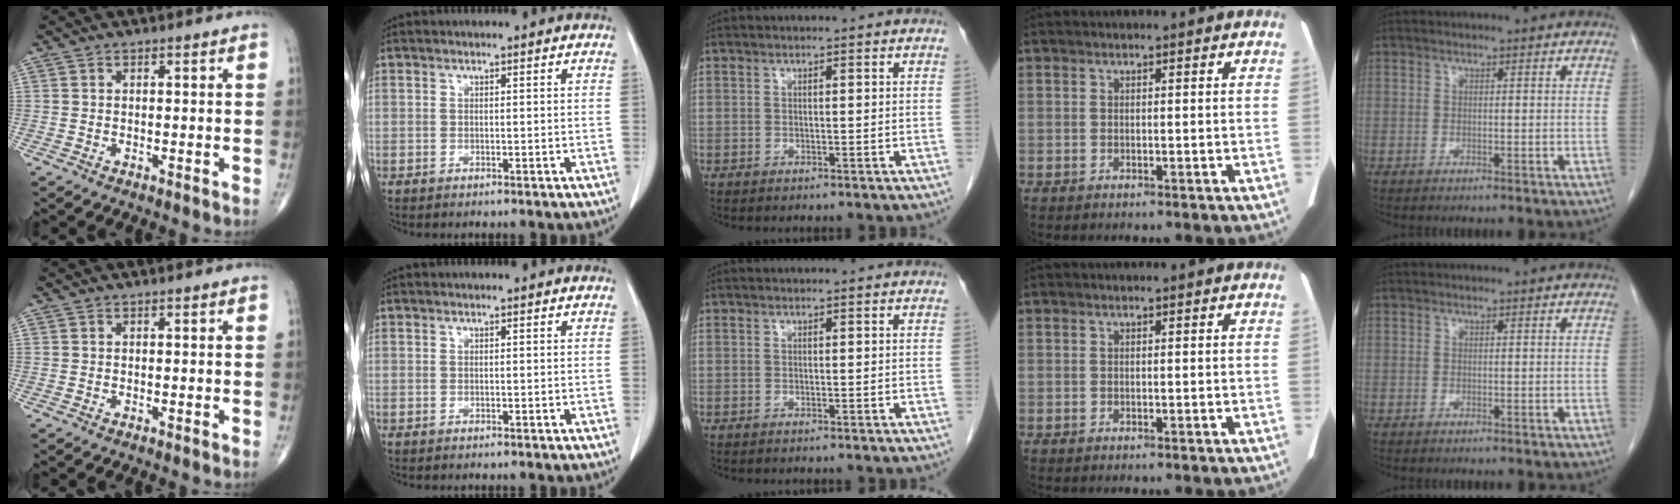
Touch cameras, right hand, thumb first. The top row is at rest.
{}